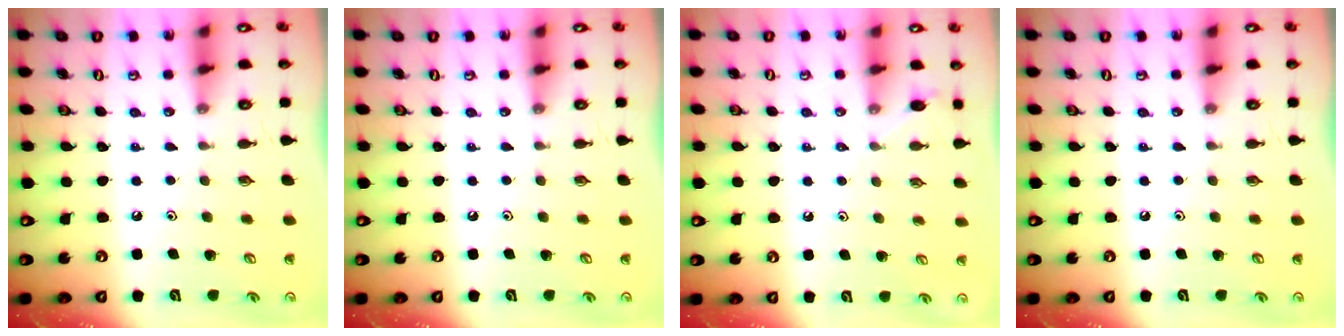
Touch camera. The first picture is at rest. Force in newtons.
{"total": 0.0}
{"total": 4.6, "press": 4.5, "slide": 0.8}
{"total": 0.0}